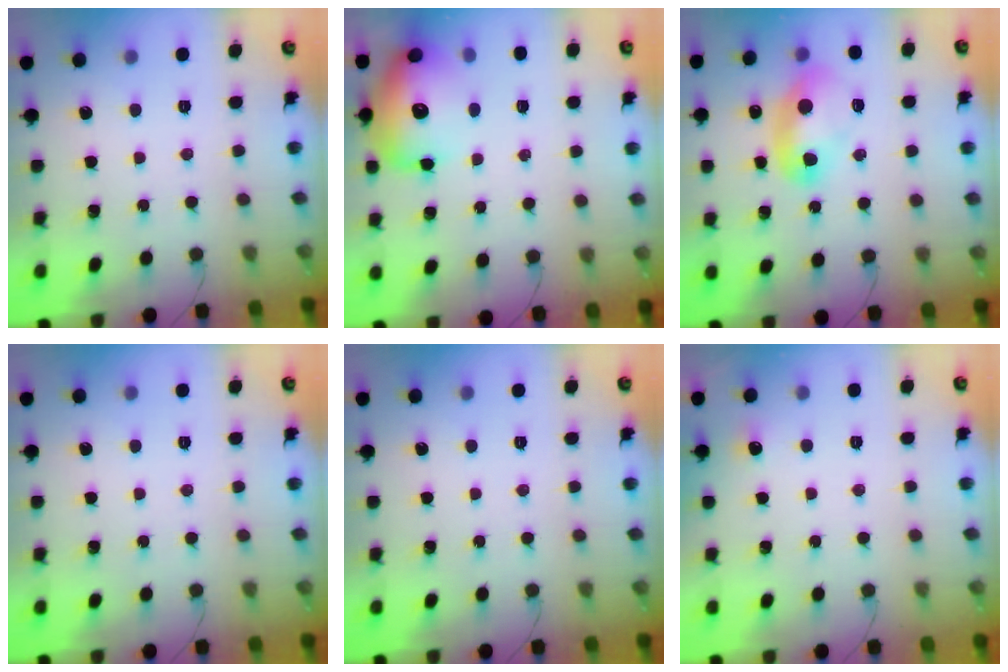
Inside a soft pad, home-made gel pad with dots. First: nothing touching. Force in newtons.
{"total": 18.0, "press": 17.8, "slide": 2.6}
{"total": 10.7, "press": 10.6, "slide": 0.9}
{"total": 0.0}
{"total": 0.0}
{"total": 3.2, "press": 2.9, "slide": 1.4}